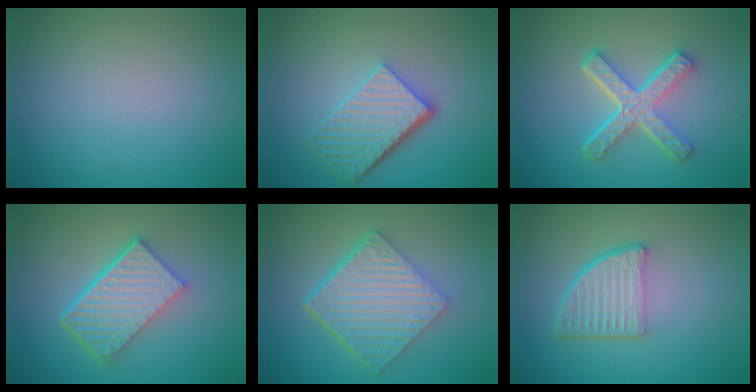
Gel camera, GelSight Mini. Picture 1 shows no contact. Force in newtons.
{"total": 5.6, "press": 3.9, "slide": 4.0}
{"total": 5.3, "press": 3.7, "slide": 3.9}
{"total": 6.7, "press": 4.5, "slide": 5.0}
{"total": 7.0, "press": 4.7, "slide": 5.2}
{"total": 4.8, "press": 3.4, "slide": 3.4}